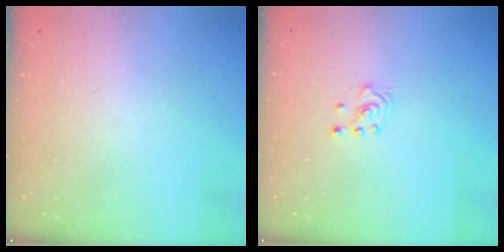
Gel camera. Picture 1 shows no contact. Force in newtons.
{"total": 2.1, "press": 2.1, "slide": 0.1}